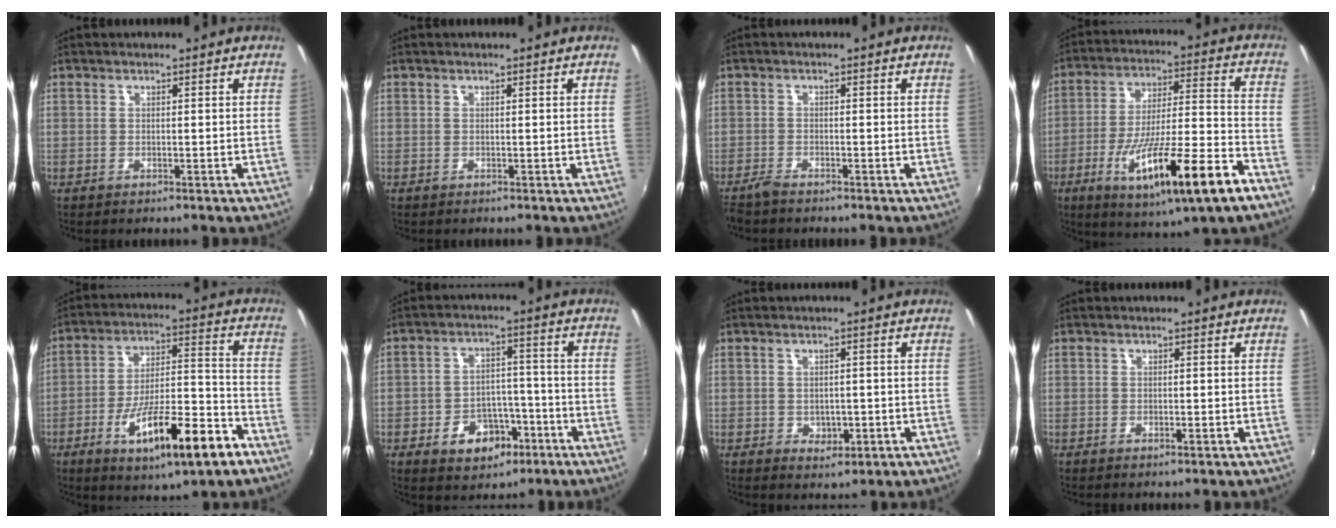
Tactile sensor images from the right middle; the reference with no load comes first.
{"total": 0.0}
{"total": 2.2, "force": [-2.0, 0.3, 0.9], "torque": [-0.029, -0.005, -0.043]}
{"total": 20.7, "force": [-10.7, 2.6, 17.5], "torque": [-0.311, -0.051, -0.174]}
{"total": 18.0, "force": [-9.6, 4.4, 14.5], "torque": [-0.244, -0.009, -0.147]}
{"total": 9.7, "force": [-5.2, 6.6, 4.9], "torque": [-0.103, 0.025, -0.066]}
{"total": 4.3, "force": [-1.4, 3.1, 2.7], "torque": [-0.050, -0.004, -0.014]}
{"total": 1.7, "force": [-1.0, 0.5, 1.2], "torque": [-0.019, -0.002, -0.016]}